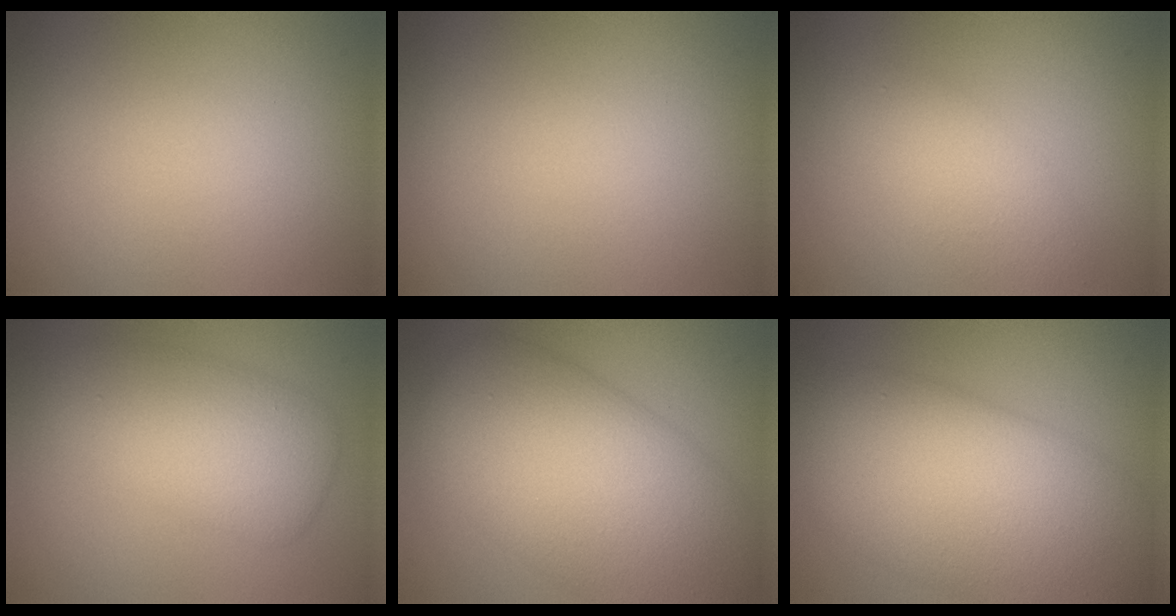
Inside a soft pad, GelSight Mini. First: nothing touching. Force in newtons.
{"total": 0.0}
{"total": 3.4, "press": 3.4, "slide": 0.3}
{"total": 3.9, "press": 3.8, "slide": 0.4}
{"total": 13.2, "press": 13.2, "slide": 0.5}
{"total": 13.0, "press": 12.9, "slide": 0.5}